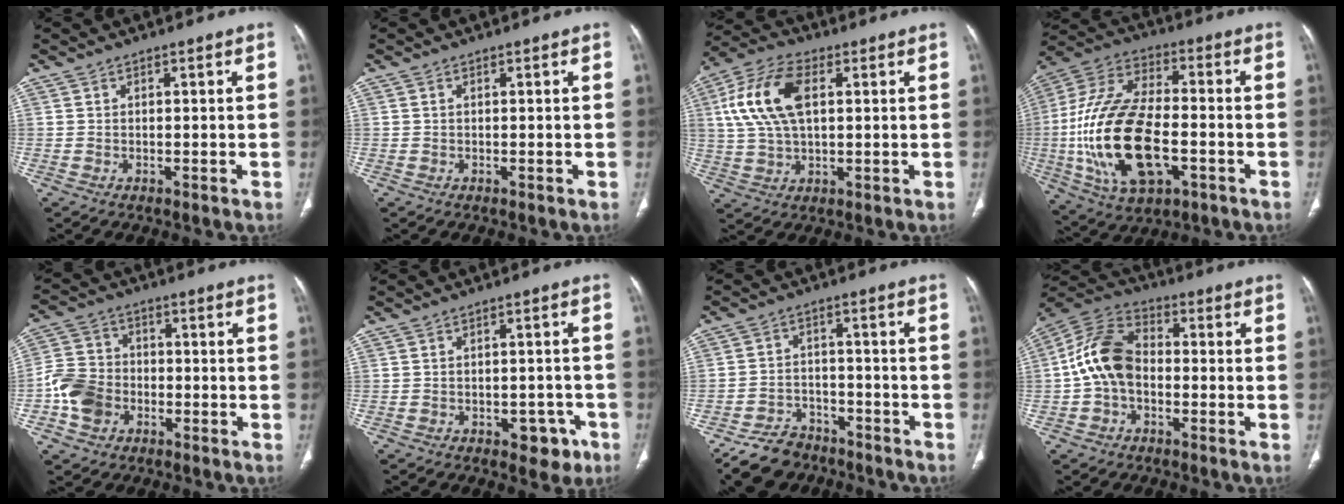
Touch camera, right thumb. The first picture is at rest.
{"total": 0.0}
{"total": 14.2, "force": [3.3, 7.7, 11.5], "torque": [-0.240, 0.014, 0.064]}
{"total": 24.2, "force": [-4.6, 12.5, 20.2], "torque": [-0.416, 0.013, -0.075]}
{"total": 9.2, "force": [-3.1, 7.5, 4.4], "torque": [-0.073, 0.024, -0.061]}
{"total": 5.3, "force": [-2.8, 3.3, 3.0], "torque": [-0.014, 0.020, -0.031]}
{"total": 9.3, "force": [-7.3, 5.4, 2.3], "torque": [-0.032, 0.043, -0.122]}
{"total": 11.8, "force": [-1.4, 8.1, 8.5], "torque": [-0.157, 0.034, -0.040]}